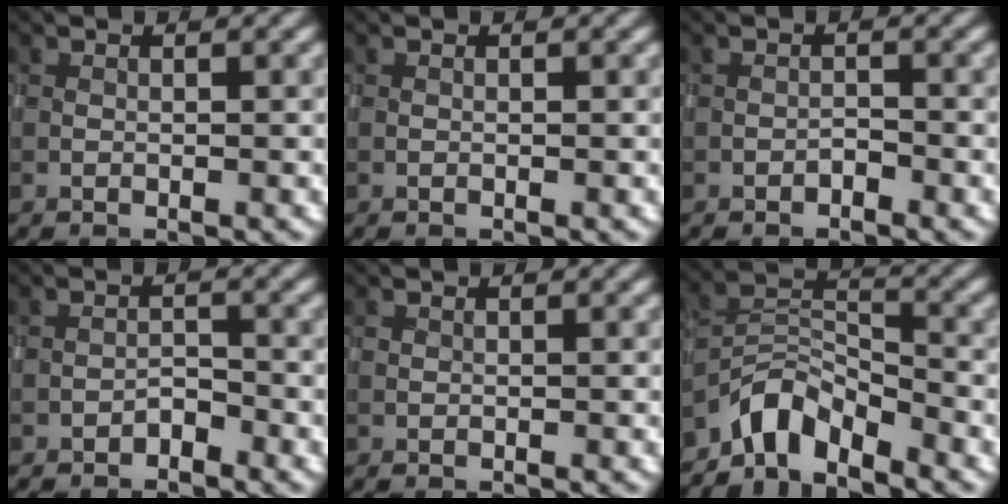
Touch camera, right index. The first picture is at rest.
{"total": 0.0}
{"total": 0.7, "force": [-0.6, 0.3, 0.2], "torque": [-0.001, 0.003, -0.011]}
{"total": 1.1, "force": [-1.0, 0.5, 0.4], "torque": [-0.004, 0.006, -0.018]}
{"total": 0.0}
{"total": 4.8, "force": [-4.0, 1.8, 2.0], "torque": [-0.025, 0.002, -0.089]}